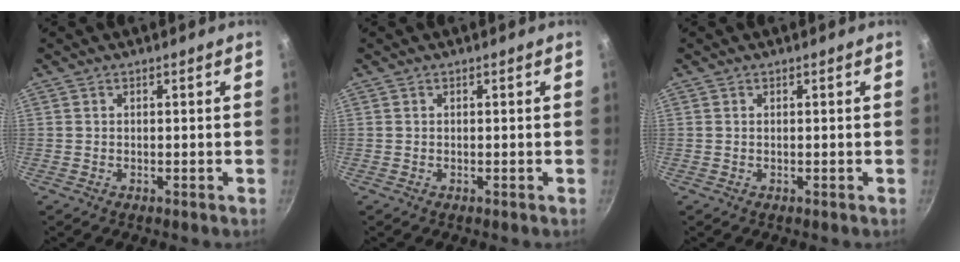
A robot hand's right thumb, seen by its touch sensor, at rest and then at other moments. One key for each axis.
{"total": 0.0}
{"total": 0.0}